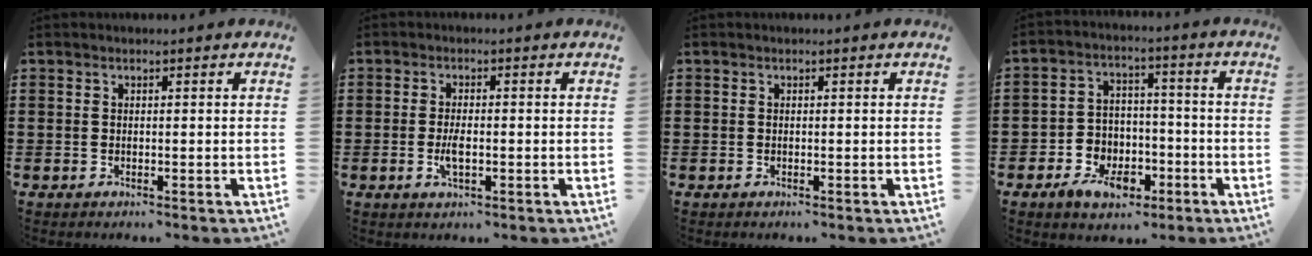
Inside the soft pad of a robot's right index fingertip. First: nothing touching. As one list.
[{"total": 3.0, "force": [-0.6, 1.0, 2.8], "torque": [-0.059, -0.006, -0.012]}, {"total": 0.0}, {"total": 5.8, "force": [-2.9, 4.6, 2.2], "torque": [-0.053, 0.018, -0.052]}]